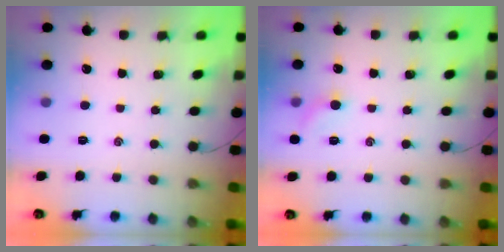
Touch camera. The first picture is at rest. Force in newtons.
{"total": 5.2, "press": 4.9, "slide": 1.7}